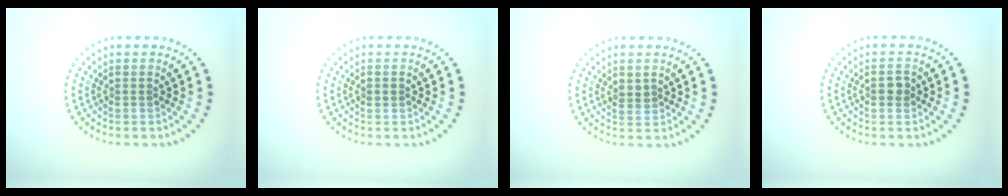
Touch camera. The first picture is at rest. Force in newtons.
{"total": 0.8, "press": 0.8, "slide": 0.0}
{"total": 1.1, "press": 1.0, "slide": 0.5}
{"total": 1.4, "press": 1.4, "slide": 0.1}